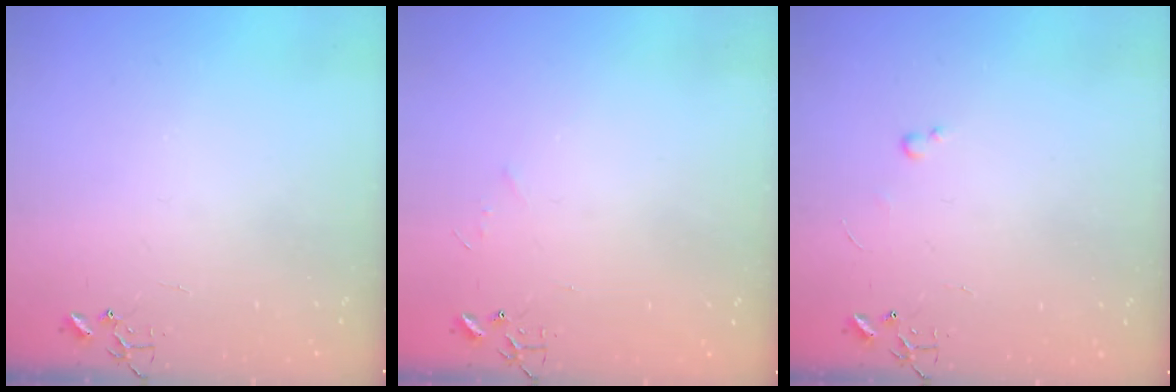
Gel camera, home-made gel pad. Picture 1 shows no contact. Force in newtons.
{"total": 3.5, "press": 3.5, "slide": 0.4}
{"total": 2.4, "press": 2.3, "slide": 0.4}